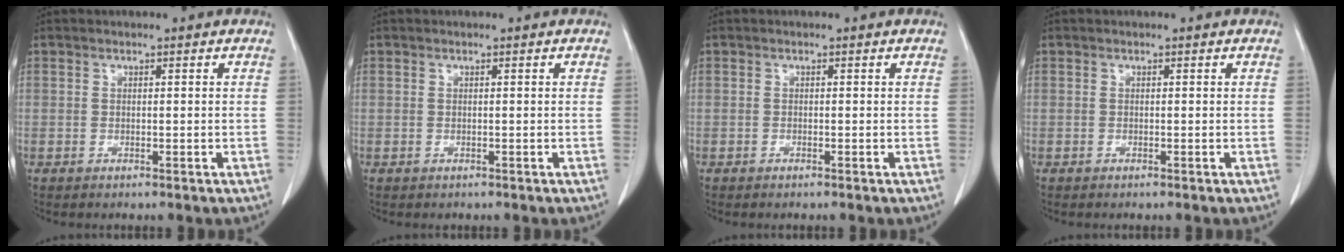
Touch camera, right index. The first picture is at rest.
{"total": 0.0}
{"total": 0.0}
{"total": 0.0}